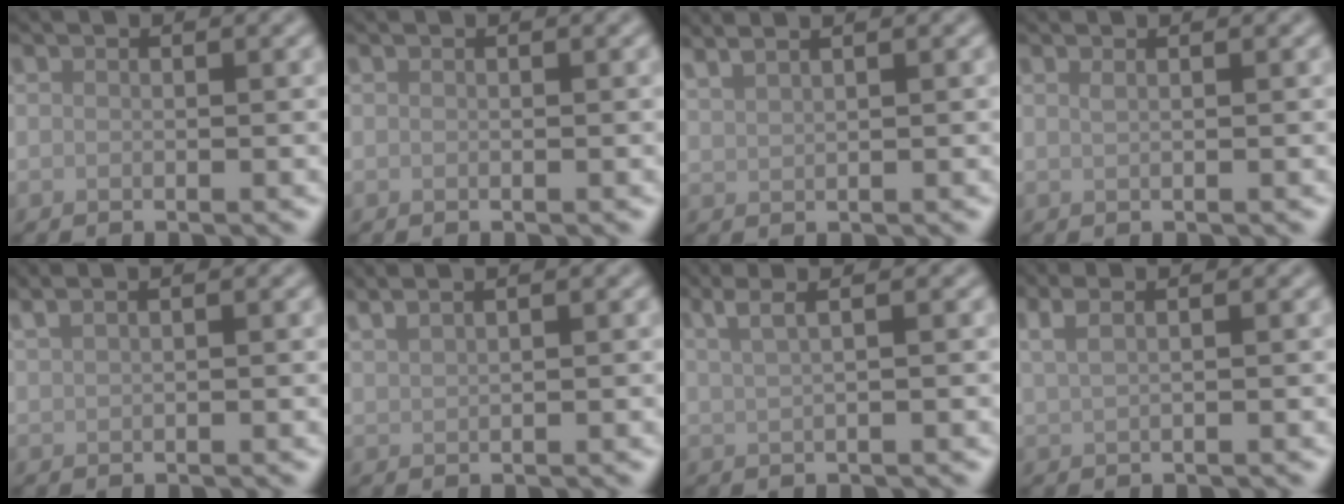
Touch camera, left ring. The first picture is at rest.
{"total": 0.0}
{"total": 3.1, "force": [2.5, 0.9, 1.6], "torque": [-0.013, 0.017, 0.022]}
{"total": 0.8, "force": [0.4, 0.4, 0.6], "torque": [-0.003, -0.001, 0.003]}
{"total": 2.6, "force": [1.9, 1.0, 1.4], "torque": [-0.017, 0.011, 0.011]}
{"total": 3.1, "force": [2.4, 1.0, 1.6], "torque": [-0.014, 0.017, 0.020]}
{"total": 4.3, "force": [2.6, 1.8, 2.9], "torque": [-0.032, 0.023, 0.015]}
{"total": 3.2, "force": [1.9, 1.5, 2.2], "torque": [-0.028, 0.011, 0.010]}